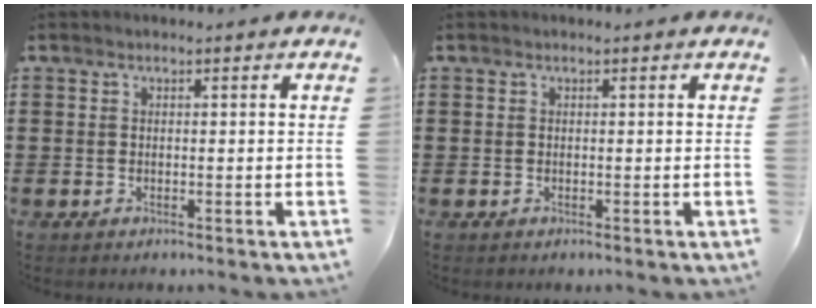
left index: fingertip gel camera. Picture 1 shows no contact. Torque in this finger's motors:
{"motor_torque": [0.00, 0.00, 0.00, 0.00]}